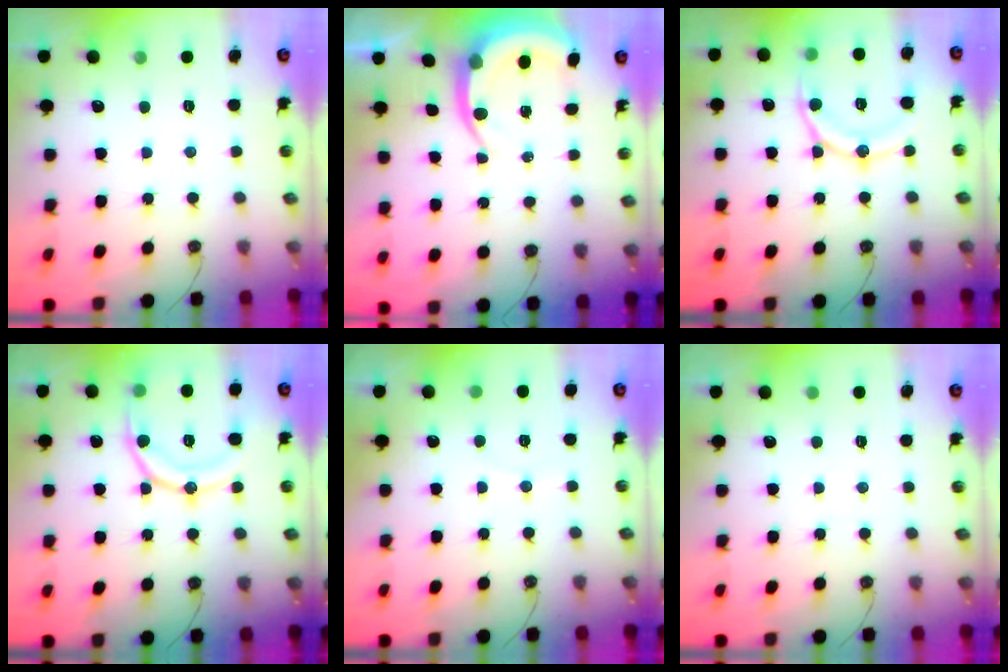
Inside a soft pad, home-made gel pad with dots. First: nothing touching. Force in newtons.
{"total": 6.9, "press": 6.9, "slide": 0.8}
{"total": 15.1, "press": 15.0, "slide": 1.8}
{"total": 15.6, "press": 15.5, "slide": 1.6}
{"total": 3.4, "press": 3.4, "slide": 0.3}
{"total": 1.9, "press": 1.9, "slide": 0.2}